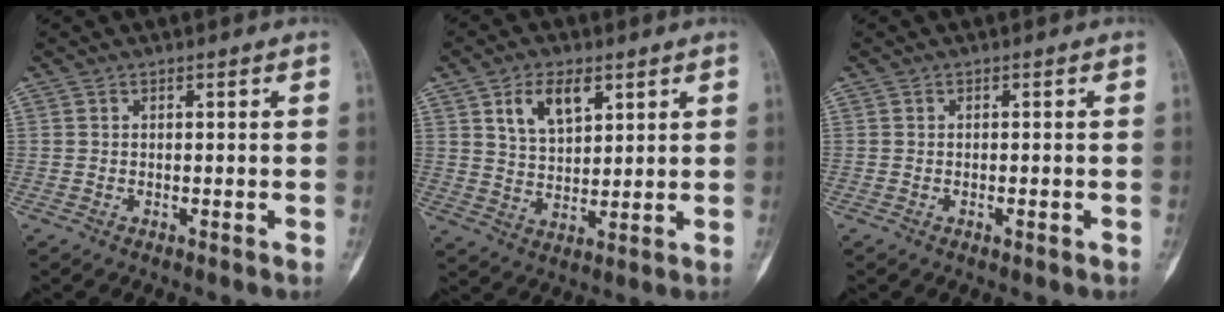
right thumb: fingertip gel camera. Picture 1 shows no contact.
{"total": 8.3, "force": [4.1, 4.6, 5.5], "torque": [-0.079, -0.021, 0.079]}
{"total": 1.2, "force": [-0.5, 0.4, 1.0], "torque": [-0.015, 0.002, -0.006]}